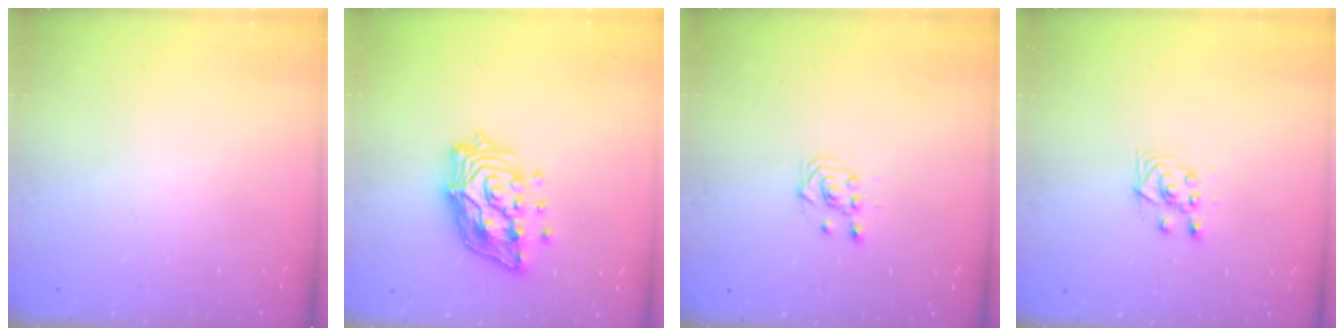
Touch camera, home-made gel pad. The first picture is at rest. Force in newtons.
{"total": 14.9, "press": 14.8, "slide": 1.7}
{"total": 3.2, "press": 2.9, "slide": 1.2}
{"total": 3.5, "press": 3.2, "slide": 1.3}